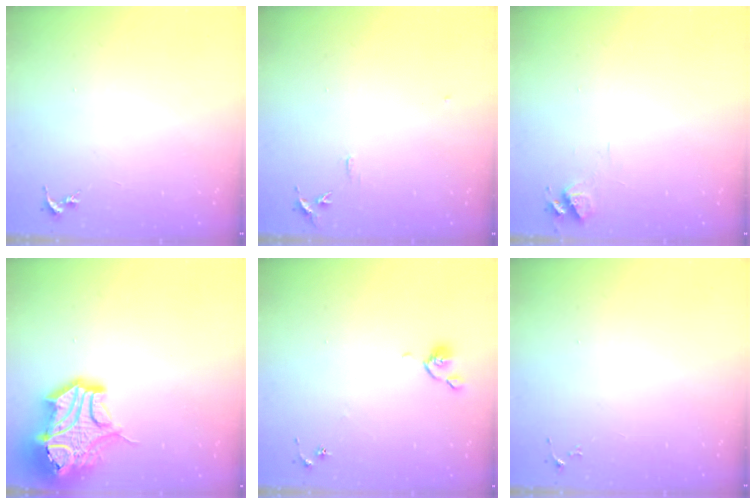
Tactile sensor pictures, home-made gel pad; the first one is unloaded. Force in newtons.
{"total": 5.8, "press": 5.8, "slide": 0.6}
{"total": 6.4, "press": 6.4, "slide": 0.8}
{"total": 19.2, "press": 19.0, "slide": 3.0}
{"total": 4.4, "press": 4.3, "slide": 0.8}
{"total": 3.3, "press": 3.3, "slide": 0.5}